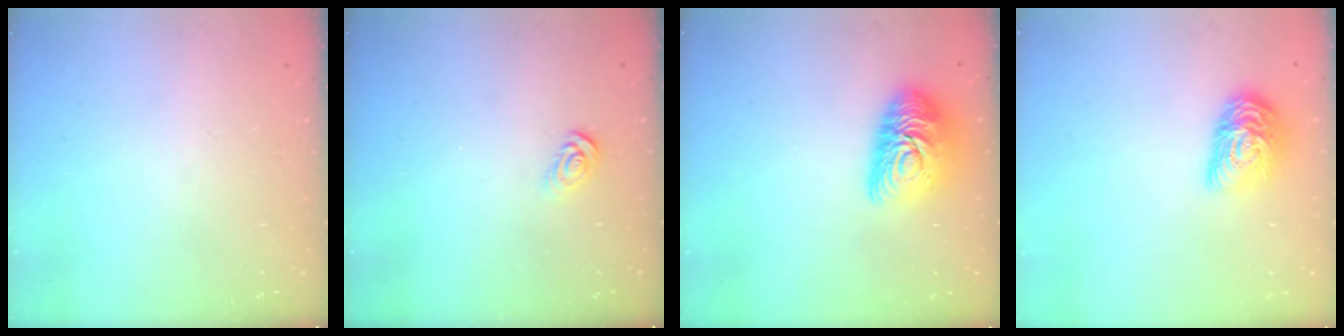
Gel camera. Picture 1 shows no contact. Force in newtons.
{"total": 3.1, "press": 3.1, "slide": 0.3}
{"total": 13.0, "press": 13.0, "slide": 0.8}
{"total": 12.8, "press": 12.8, "slide": 0.5}